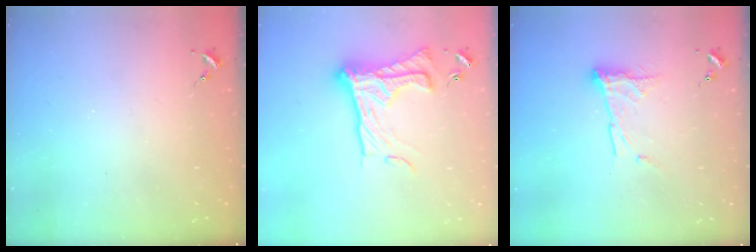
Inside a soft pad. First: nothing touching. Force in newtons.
{"total": 20.2, "press": 20.2, "slide": 1.5}
{"total": 10.5, "press": 10.5, "slide": 0.9}